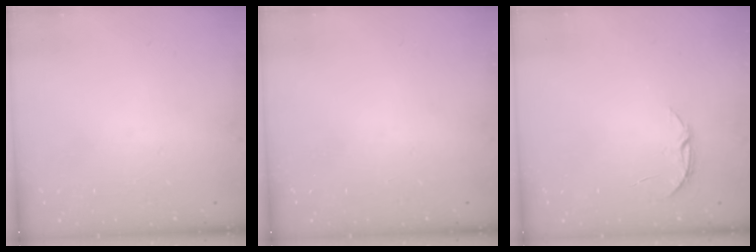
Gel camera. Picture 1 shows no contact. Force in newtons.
{"total": 0.0}
{"total": 3.7, "press": 3.7, "slide": 0.3}